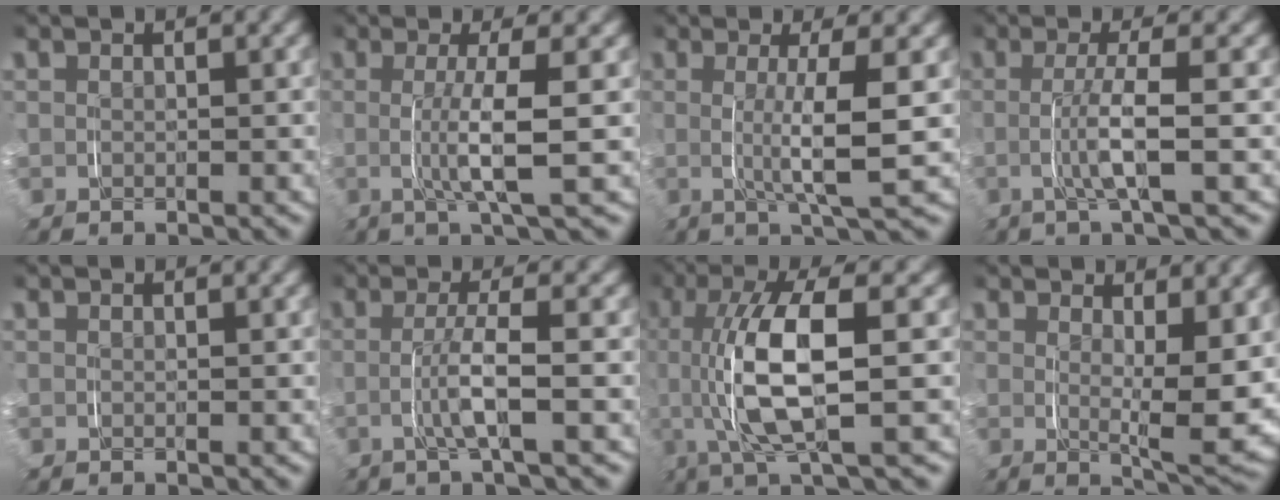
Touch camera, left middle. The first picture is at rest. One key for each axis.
{"total": 4.2, "fx": 0.0, "fy": -0.2, "fz": 4.2, "tx": -0.079, "ty": -0.008, "tz": -0.001}
{"total": 5.1, "fx": 0.4, "fy": 0.1, "fz": 5.1, "tx": -0.085, "ty": -0.007, "tz": 0.008}
{"total": 3.3, "fx": -0.4, "fy": -0.4, "fz": 3.3, "tx": -0.063, "ty": -0.003, "tz": -0.010}
{"total": 0.0}
{"total": 3.0, "fx": -0.6, "fy": -0.3, "fz": 2.9, "tx": -0.055, "ty": 0.000, "tz": -0.014}
{"total": 7.2, "fx": 0.0, "fy": 1.7, "fz": 7.0, "tx": -0.148, "ty": 0.004, "tz": -0.002}
{"total": 5.3, "fx": 1.5, "fy": 0.9, "fz": 5.0, "tx": -0.071, "ty": -0.022, "tz": 0.027}